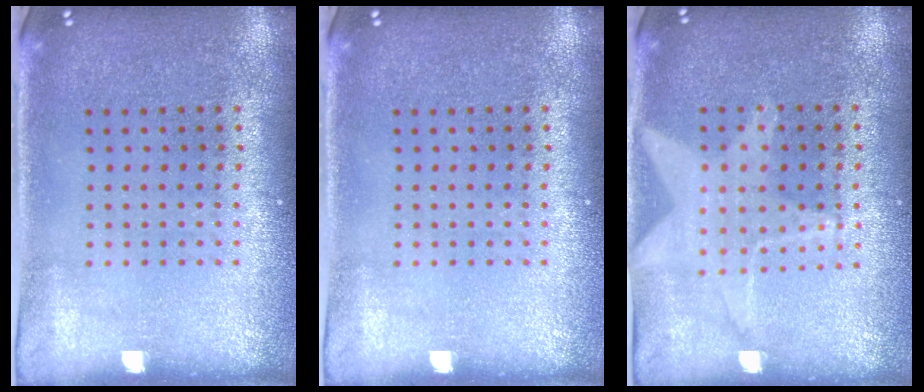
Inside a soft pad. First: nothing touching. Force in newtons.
{"total": 0.0}
{"total": 1.0, "press": 1.0, "slide": 0.1}